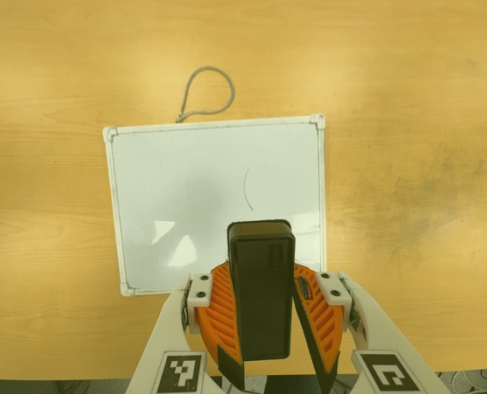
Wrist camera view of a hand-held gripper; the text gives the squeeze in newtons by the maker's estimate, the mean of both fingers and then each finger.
{"total": 8.2, "left": 8.8, "right": 7.5}